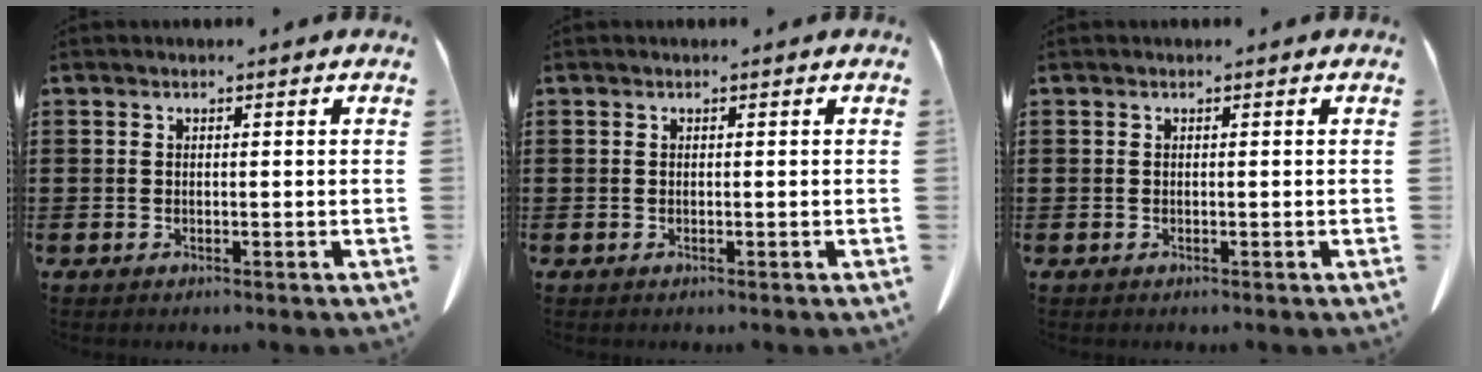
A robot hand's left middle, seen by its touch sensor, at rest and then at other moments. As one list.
[{"total": 0.0}, {"total": 0.0}]